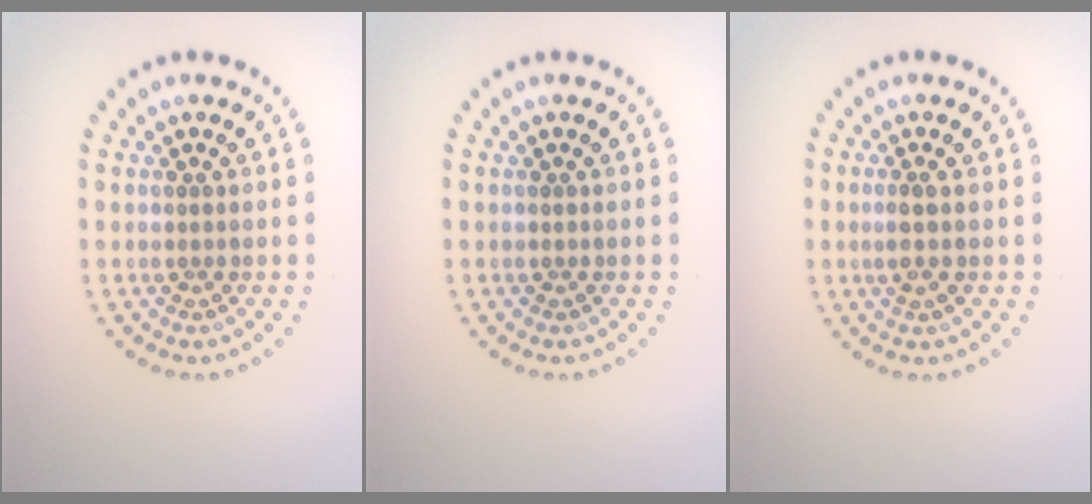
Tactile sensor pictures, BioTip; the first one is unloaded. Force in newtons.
{"total": 0.0}
{"total": 1.1, "press": 0.8, "slide": 0.8}